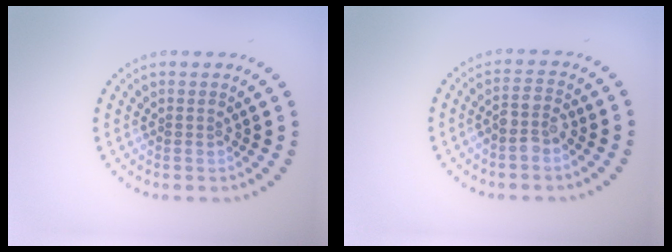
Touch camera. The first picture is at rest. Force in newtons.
{"total": 2.3, "press": 2.0, "slide": 1.1}